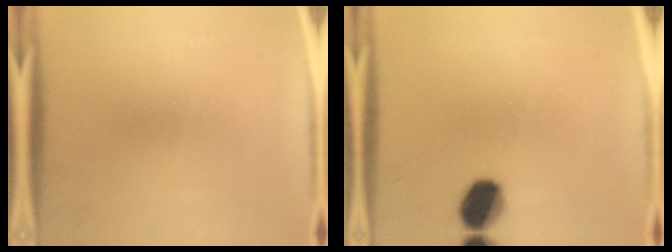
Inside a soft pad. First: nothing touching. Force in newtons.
{"total": 8.1}